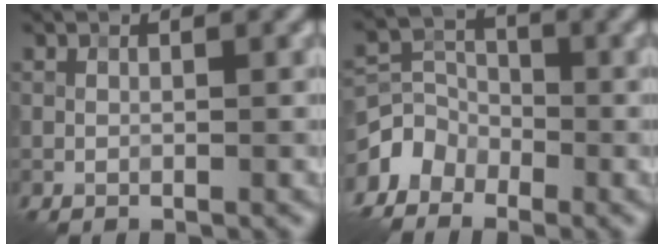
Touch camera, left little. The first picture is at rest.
{"total": 3.5, "force": [-2.6, 2.2, 0.7], "torque": [-0.015, 0.006, -0.061]}